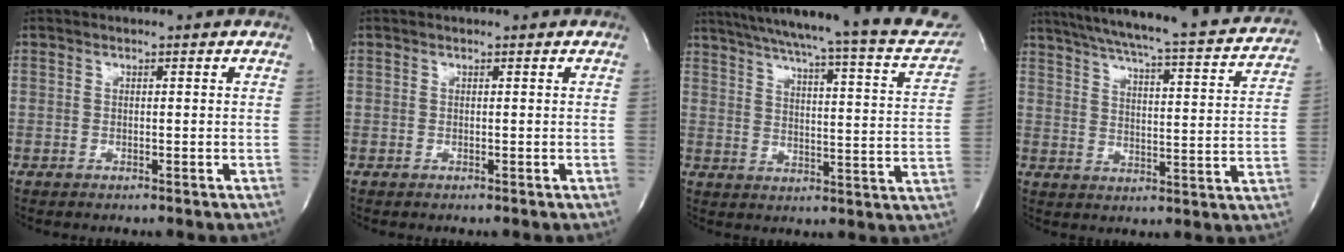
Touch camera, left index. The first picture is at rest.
{"total": 0.0}
{"total": 27.6, "force": [24.0, 2.9, 13.3], "torque": [-0.194, -0.043, 0.286]}
{"total": 26.9, "force": [24.2, 2.8, 11.5], "torque": [-0.181, -0.041, 0.299]}